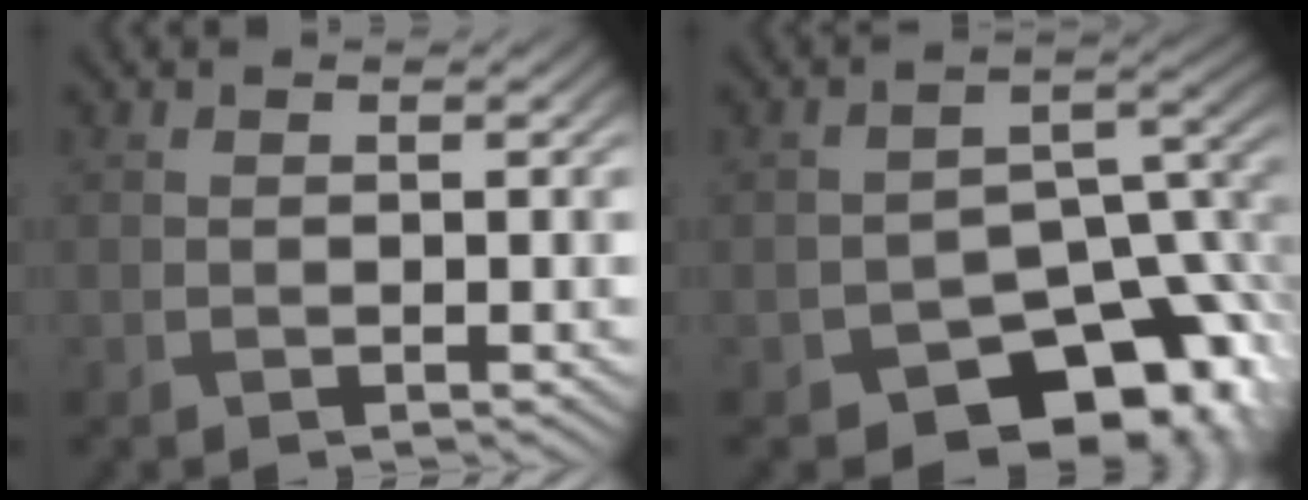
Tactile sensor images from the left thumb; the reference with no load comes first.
{"total": 11.6, "force": [-7.4, 6.1, 6.5], "torque": [-0.092, -0.024, -0.110]}